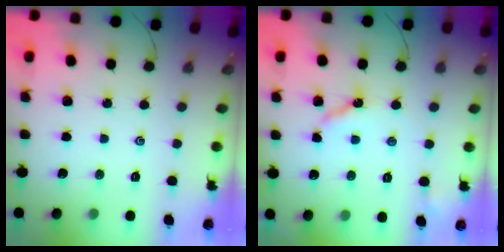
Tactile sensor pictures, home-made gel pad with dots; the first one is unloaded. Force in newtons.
{"total": 5.3, "press": 5.3, "slide": 0.5}